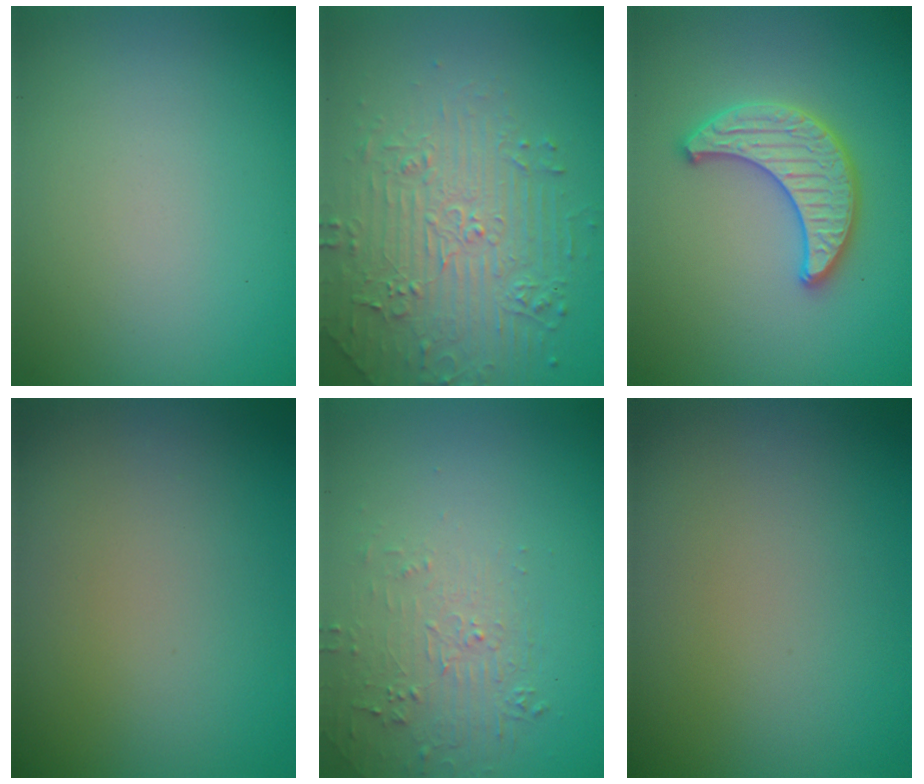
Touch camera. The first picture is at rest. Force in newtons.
{"total": 4.6, "press": 4.0, "slide": 2.3}
{"total": 3.9, "press": 3.7, "slide": 1.2}
{"total": 0.0}
{"total": 1.9, "press": 0.8, "slide": 1.7}
{"total": 0.0}